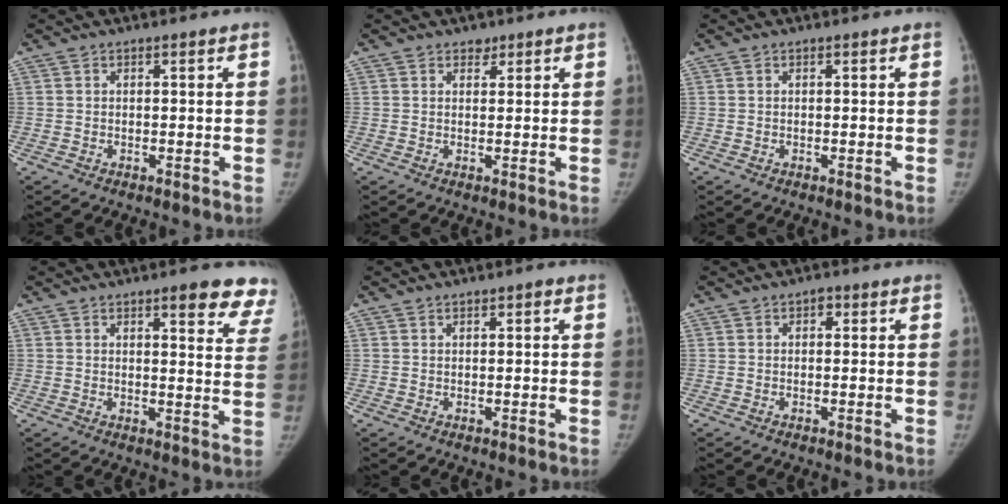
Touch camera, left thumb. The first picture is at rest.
{"total": 1.5, "force": [1.1, 1.0, 0.3], "torque": [0.010, -0.006, 0.013]}
{"total": 0.0}
{"total": 11.1, "force": [8.2, 3.2, 6.7], "torque": [-0.038, -0.037, 0.078]}
{"total": 0.8, "force": [0.5, 0.4, 0.5], "torque": [-0.001, 0.000, 0.006]}
{"total": 1.2, "force": [0.4, 0.9, 0.7], "torque": [0.001, 0.002, 0.001]}